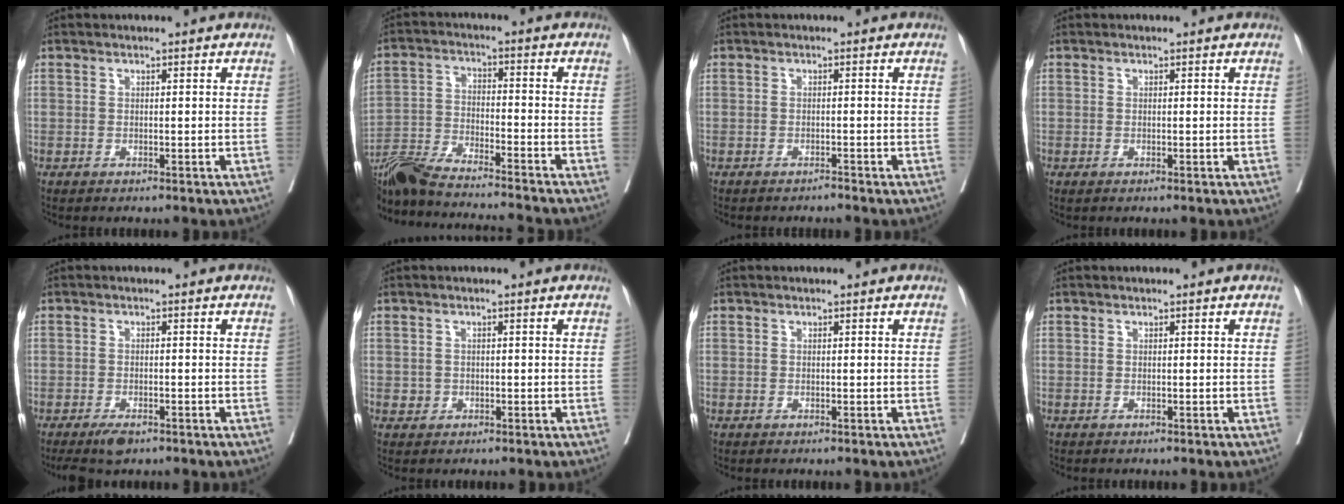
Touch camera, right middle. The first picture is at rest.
{"total": 17.2, "force": [-15.6, 0.0, 7.2], "torque": [-0.137, -0.022, -0.267]}
{"total": 0.5, "force": [-0.5, -0.1, 0.1], "torque": [-0.004, -0.002, -0.010]}
{"total": 0.0}
{"total": 3.4, "force": [-2.4, 1.1, 2.2], "torque": [-0.041, -0.006, -0.038]}
{"total": 1.1, "force": [-0.3, 1.1, 0.2], "torque": [0.000, 0.004, -0.002]}
{"total": 0.0}
{"total": 0.0}